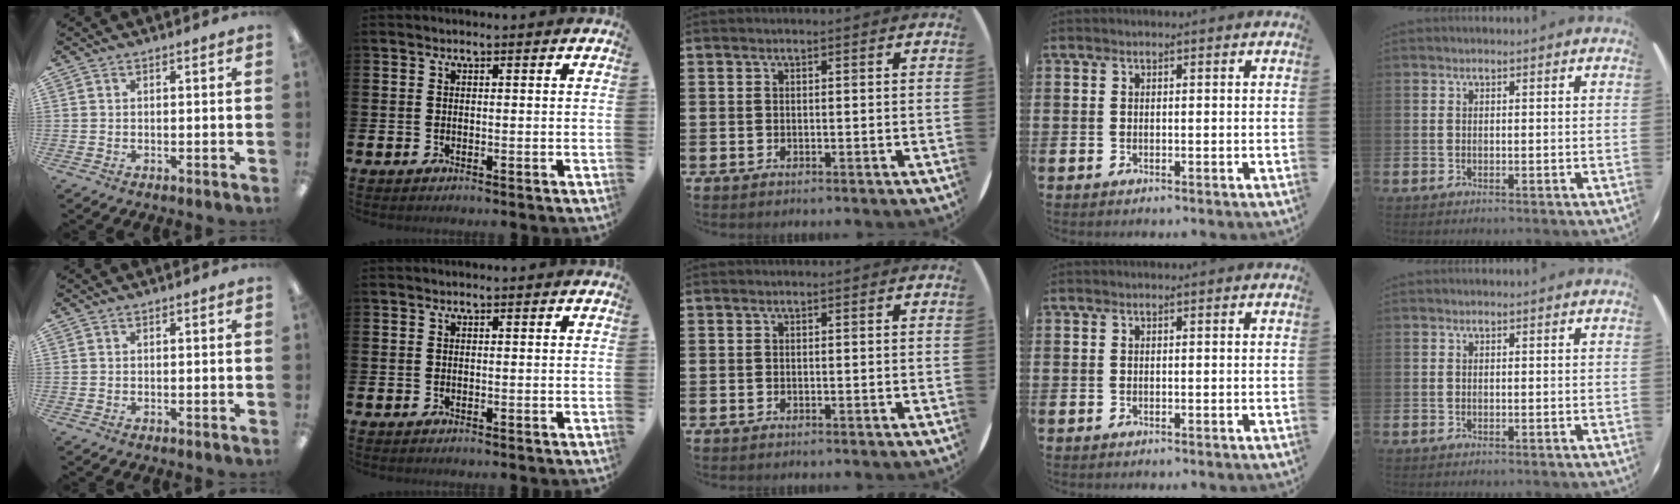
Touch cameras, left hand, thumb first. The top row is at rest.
{}